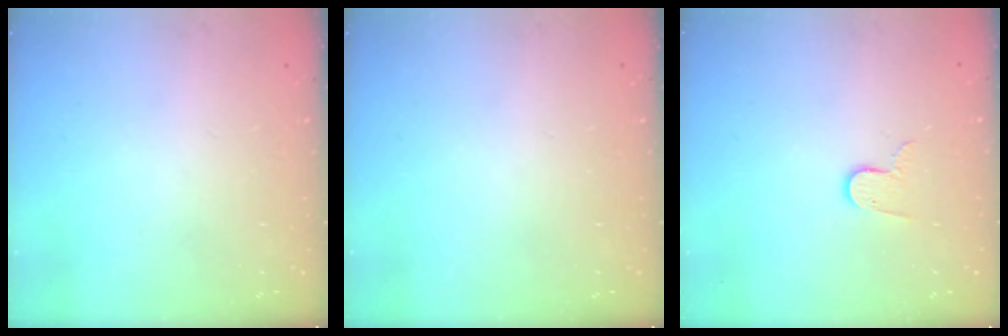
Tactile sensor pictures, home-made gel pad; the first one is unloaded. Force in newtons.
{"total": 0.0}
{"total": 6.5, "press": 6.4, "slide": 0.5}